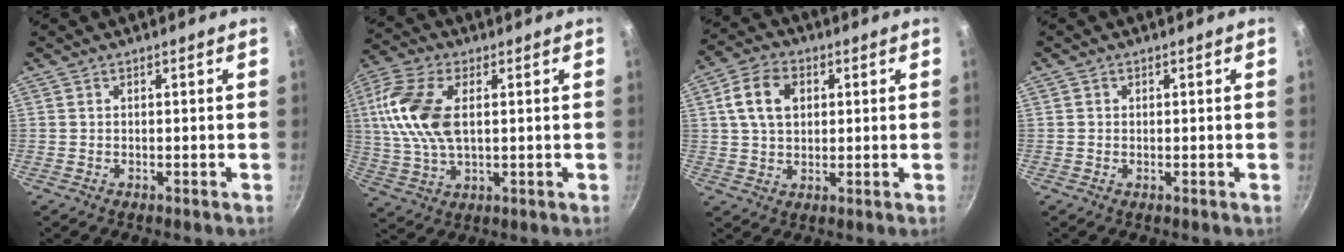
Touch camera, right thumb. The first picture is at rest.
{"total": 13.8, "force": [2.5, 7.5, 11.3], "torque": [-0.226, 0.005, 0.041]}
{"total": 9.0, "force": [2.3, 6.3, 6.0], "torque": [-0.099, 0.009, 0.035]}
{"total": 0.6, "force": [0.1, 0.6, 0.2], "torque": [-0.002, 0.000, 0.000]}